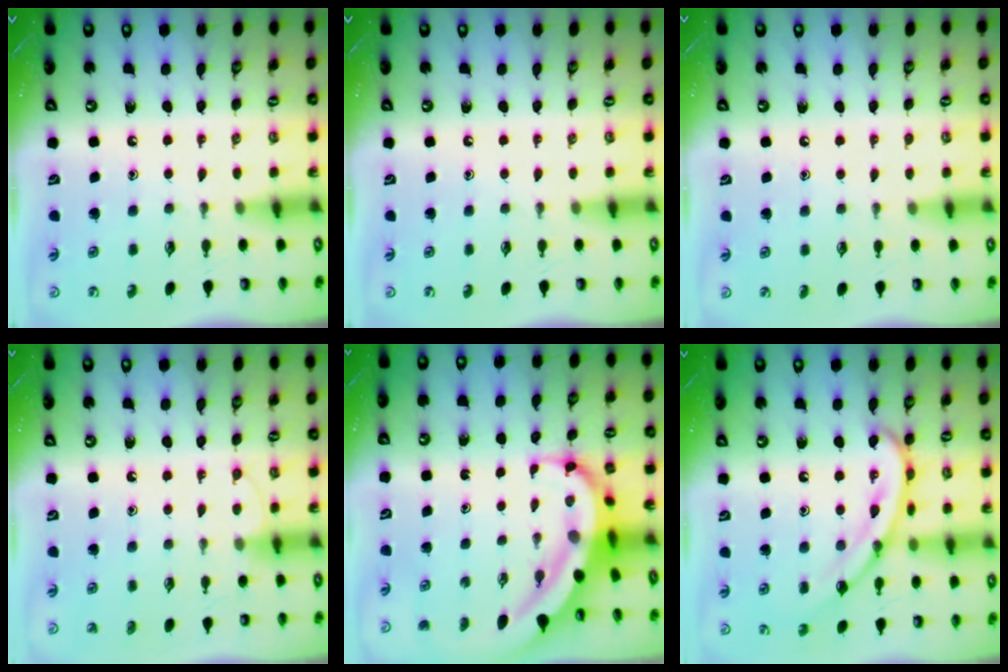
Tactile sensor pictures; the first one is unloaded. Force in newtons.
{"total": 0.0}
{"total": 2.7, "press": 2.7, "slide": 0.2}
{"total": 6.2, "press": 6.2, "slide": 0.6}
{"total": 10.0, "press": 9.8, "slide": 2.1}
{"total": 13.9, "press": 13.8, "slide": 0.8}